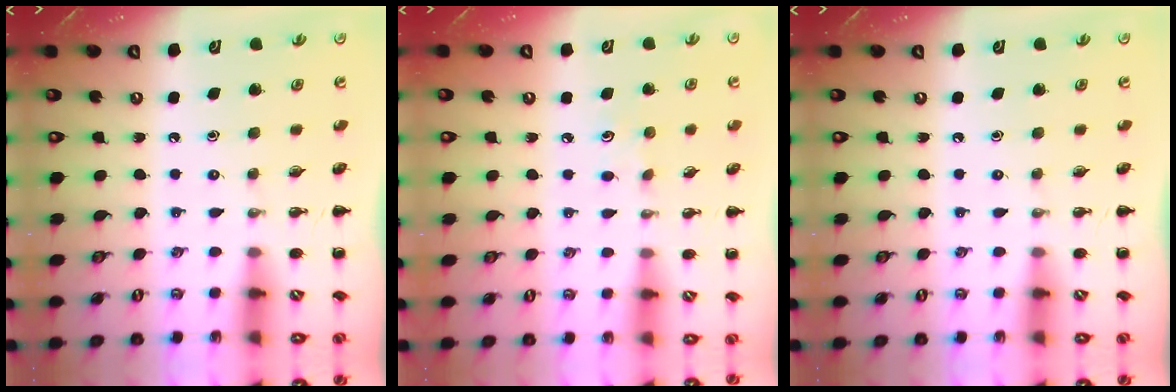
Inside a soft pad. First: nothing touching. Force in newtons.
{"total": 5.6, "press": 5.4, "slide": 1.5}
{"total": 0.0}